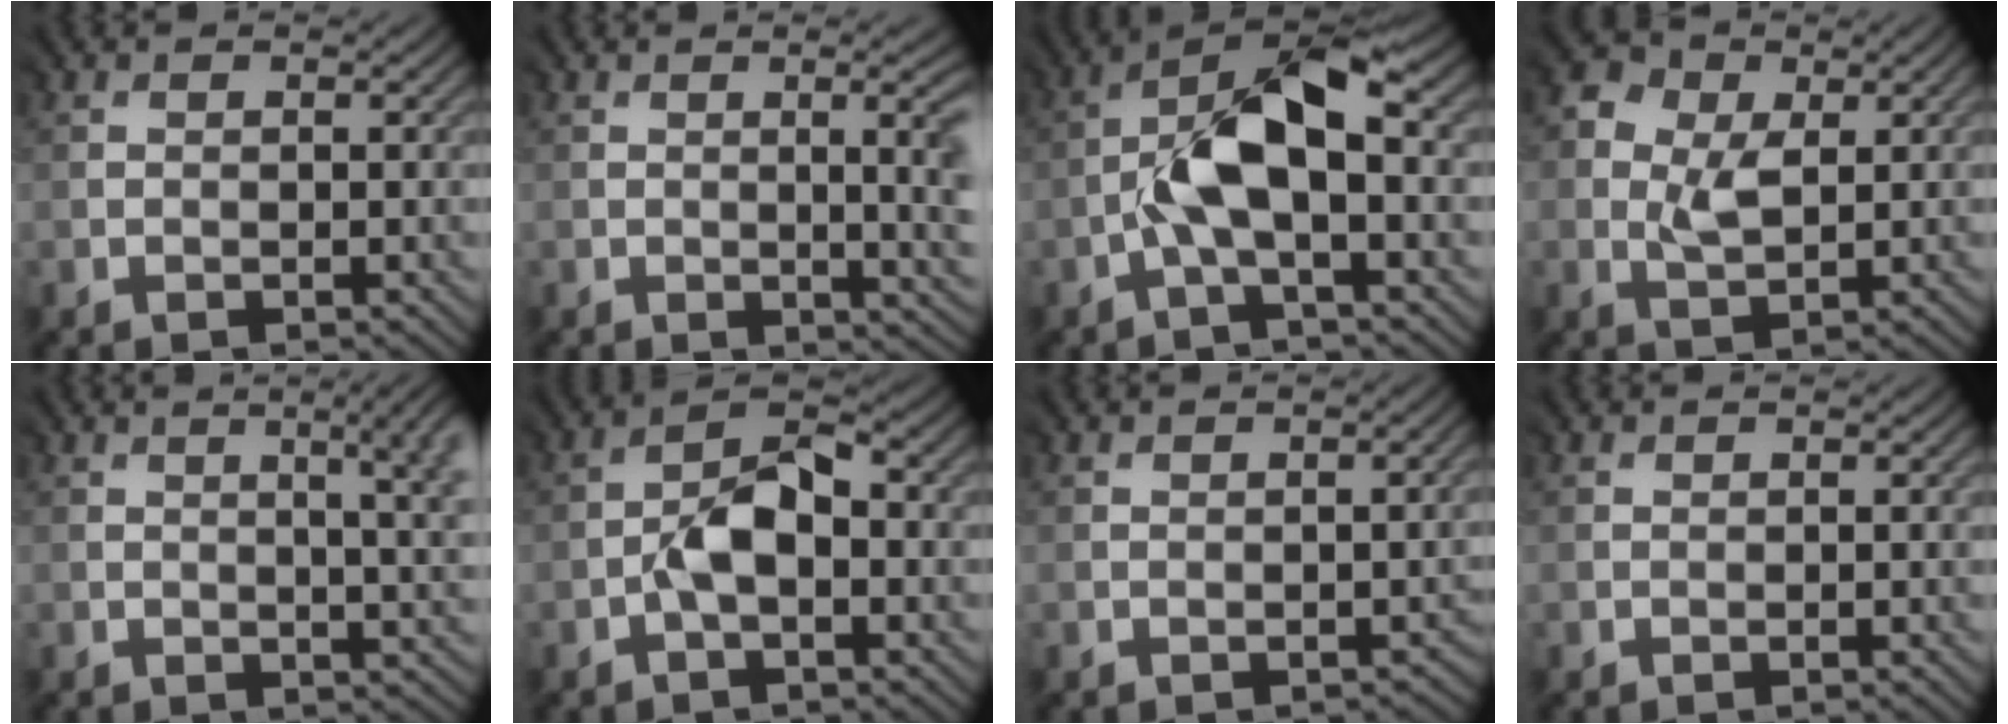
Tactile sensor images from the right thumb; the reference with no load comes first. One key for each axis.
{"total": 7.2, "fx": -0.3, "fy": 3.3, "fz": 6.4, "tx": -0.038, "ty": 0.002, "tz": -0.012}
{"total": 8.3, "fx": -1.2, "fy": 3.4, "fz": 7.4, "tx": -0.146, "ty": 0.021, "tz": -0.024}
{"total": 4.6, "fx": 0.9, "fy": 3.5, "fz": 2.8, "tx": -0.066, "ty": 0.003, "tz": 0.015}
{"total": 6.9, "fx": 0.8, "fy": 2.7, "fz": 6.3, "tx": -0.043, "ty": 0.019, "tz": 0.001}
{"total": 4.5, "fx": -1.2, "fy": 2.5, "fz": 3.6, "tx": -0.065, "ty": 0.014, "tz": -0.026}
{"total": 1.1, "fx": -0.3, "fy": -0.4, "fz": -1.0, "tx": 0.021, "ty": 0.002, "tz": -0.002}
{"total": 0.0}